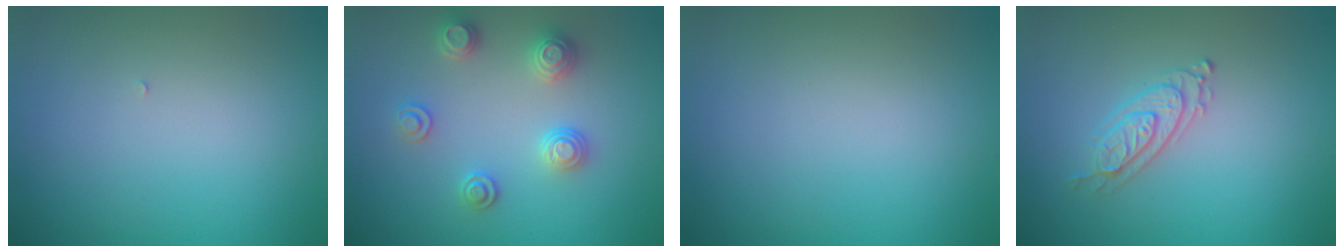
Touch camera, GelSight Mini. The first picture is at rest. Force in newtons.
{"total": 2.9, "press": 2.9, "slide": 0.2}
{"total": 0.0}
{"total": 2.2, "press": 2.0, "slide": 0.8}